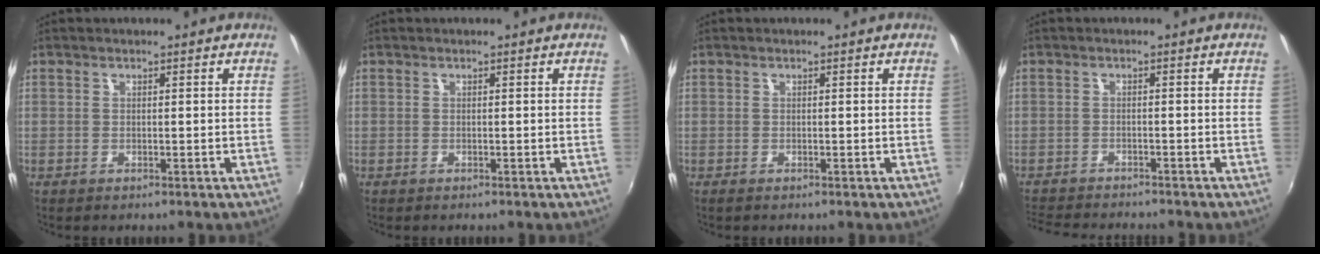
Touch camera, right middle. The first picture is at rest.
{"total": 0.0}
{"total": 0.0}
{"total": 7.5, "force": [-7.1, 1.1, 2.2], "torque": [-0.066, -0.013, -0.120]}